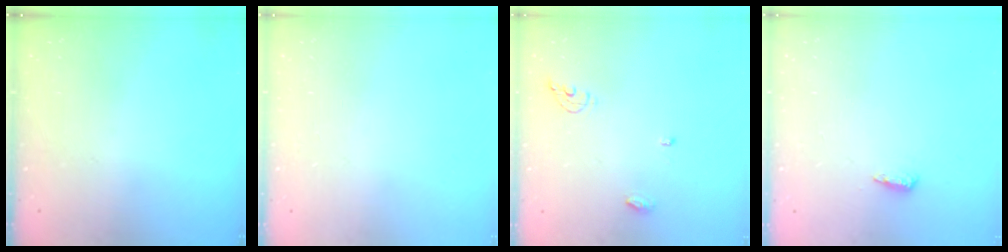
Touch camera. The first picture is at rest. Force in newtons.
{"total": 0.0}
{"total": 6.0, "press": 6.0, "slide": 0.4}
{"total": 5.6, "press": 5.5, "slide": 1.0}